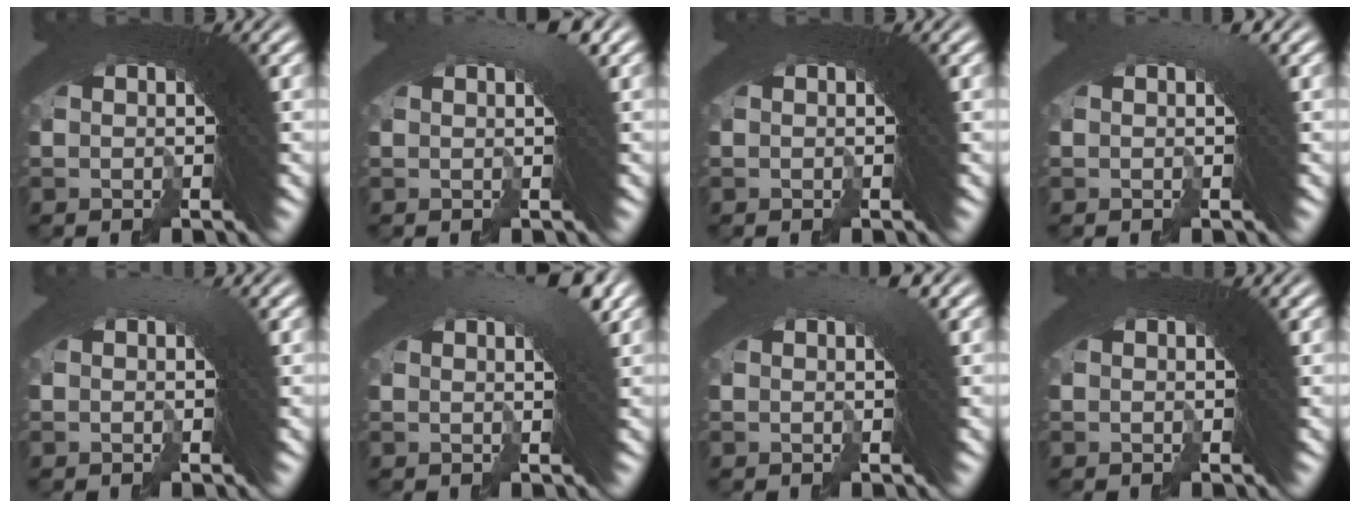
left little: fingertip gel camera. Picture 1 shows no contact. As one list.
[{"total": 2.7, "force": [1.5, 0.6, 2.2], "torque": [-0.016, 0.022, 0.013]}, {"total": 0.7, "force": [0.4, -0.6, 0.0], "torque": [0.006, 0.005, 0.008]}, {"total": 1.1, "force": [0.7, 0.3, 0.8], "torque": [-0.002, 0.015, 0.003]}, {"total": 0.5, "force": [0.3, 0.3, 0.3], "torque": [0.004, 0.013, -0.004]}, {"total": 3.7, "force": [1.7, 1.1, 3.1], "torque": [-0.025, 0.022, 0.015]}, {"total": 1.6, "force": [1.0, 0.2, 1.2], "torque": [-0.004, 0.018, 0.007]}, {"total": 1.0, "force": [0.6, -0.8, 0.0], "torque": [0.009, 0.008, 0.012]}]